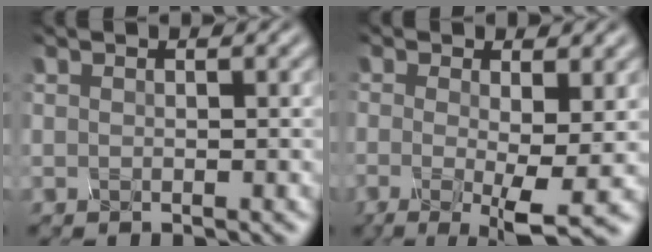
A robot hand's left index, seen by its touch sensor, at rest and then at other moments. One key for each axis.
{"total": 5.5, "fx": -1.5, "fy": 0.7, "fz": 5.3, "tx": -0.091, "ty": -0.012, "tz": -0.004}